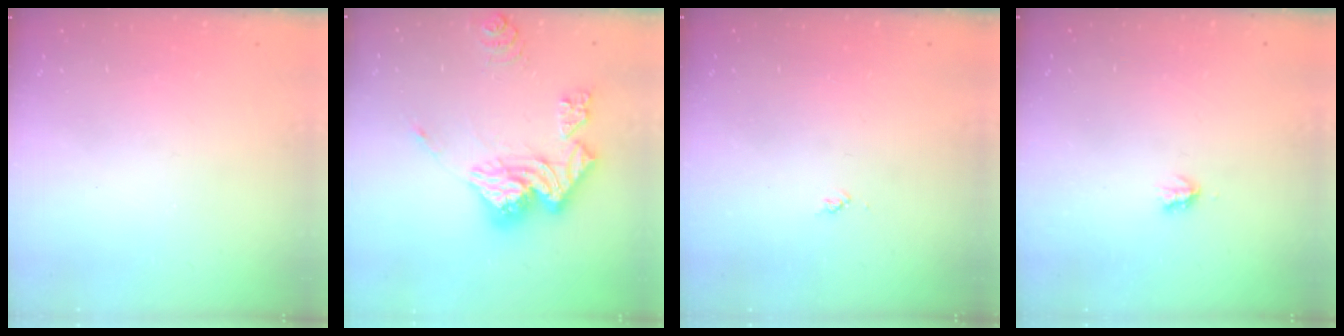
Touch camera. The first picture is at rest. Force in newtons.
{"total": 18.6, "press": 18.5, "slide": 1.8}
{"total": 3.4, "press": 3.4, "slide": 0.5}
{"total": 1.9, "press": 1.8, "slide": 0.4}